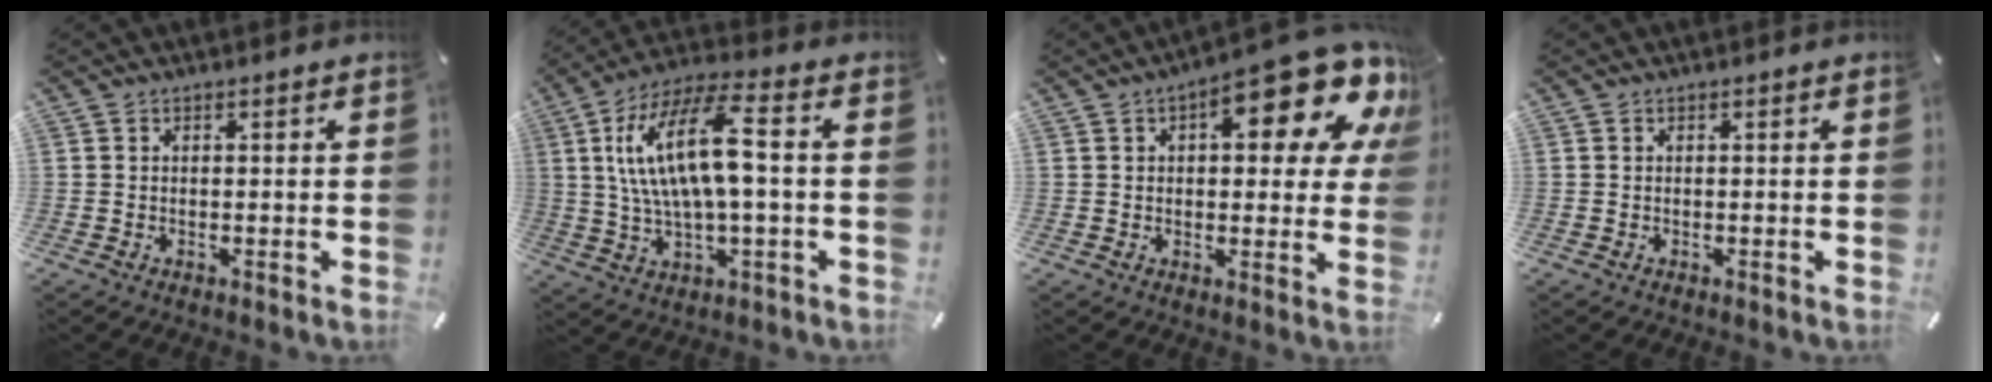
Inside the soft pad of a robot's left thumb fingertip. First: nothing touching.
{"total": 17.7, "force": [2.8, 6.3, 16.3], "torque": [-0.340, 0.002, 0.039]}
{"total": 17.7, "force": [8.6, 7.0, 13.8], "torque": [-0.171, -0.055, 0.137]}
{"total": 0.0}